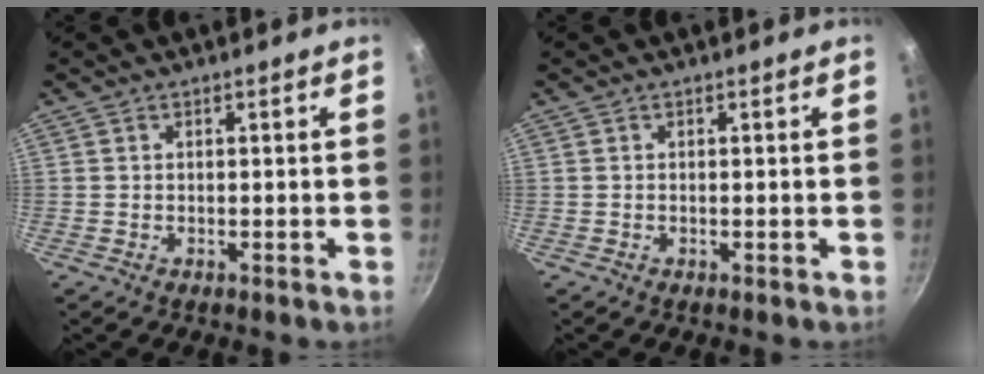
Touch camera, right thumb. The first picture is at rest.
{"total": 0.0}